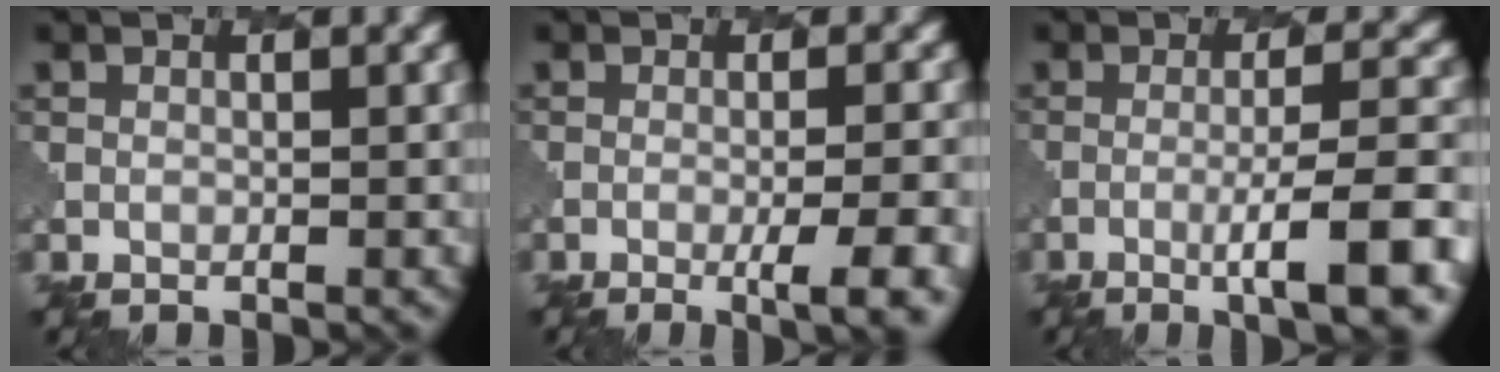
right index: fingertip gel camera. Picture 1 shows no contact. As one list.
[{"total": 5.8, "force": [-2.3, 1.6, 5.0], "torque": [-0.057, 0.004, -0.025]}, {"total": 7.3, "force": [-3.0, 1.0, 6.5], "torque": [-0.094, 0.010, -0.052]}]